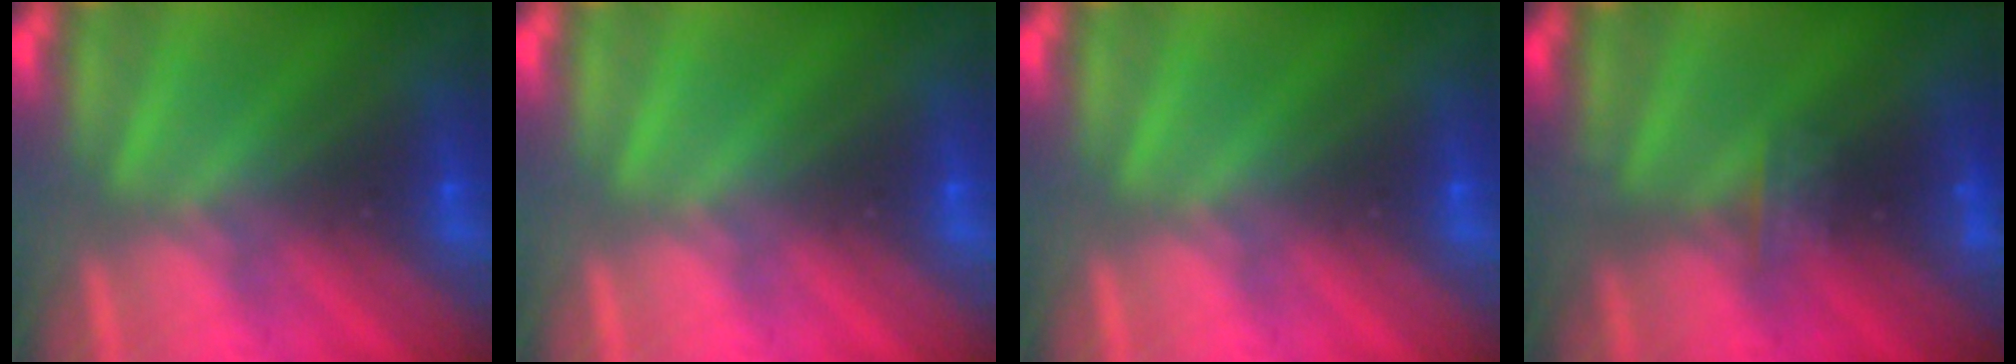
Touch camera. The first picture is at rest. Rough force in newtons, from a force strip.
{"total": 0.0}
{"total": 0.0}
{"total": 2.5}